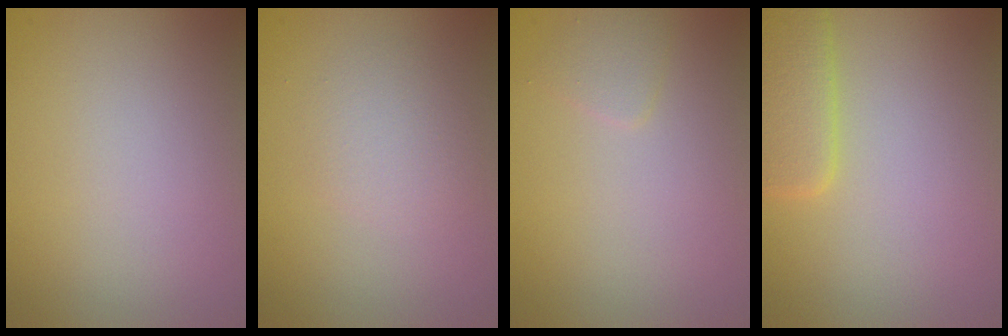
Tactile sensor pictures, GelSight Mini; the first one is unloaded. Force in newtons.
{"total": 2.0, "press": 2.0, "slide": 0.2}
{"total": 0.9, "press": 0.9, "slide": 0.1}
{"total": 4.0, "press": 4.0, "slide": 0.1}